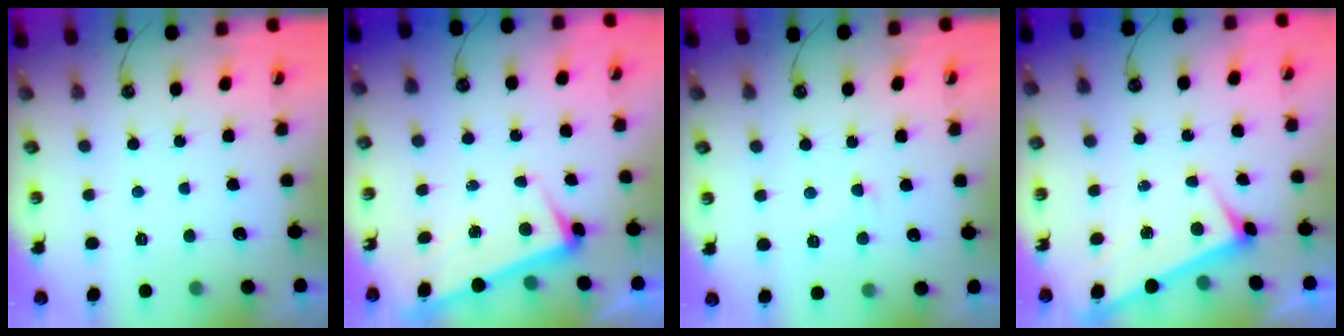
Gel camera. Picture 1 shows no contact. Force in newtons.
{"total": 3.5, "press": 3.3, "slide": 1.1}
{"total": 4.0, "press": 3.9, "slide": 0.9}
{"total": 3.3, "press": 3.3, "slide": 0.1}